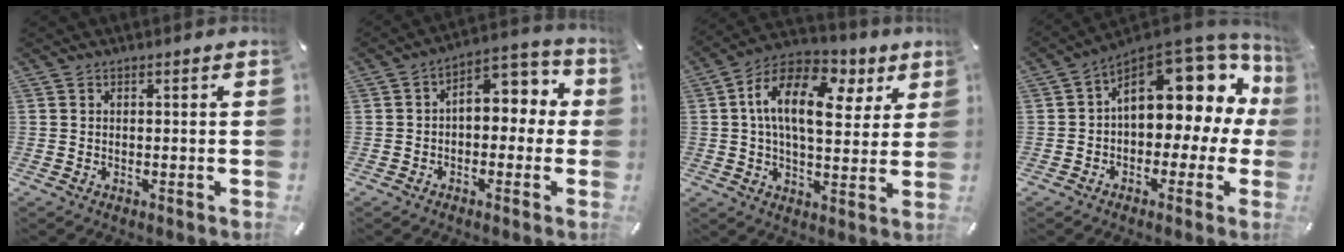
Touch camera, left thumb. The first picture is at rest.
{"total": 6.9, "force": [0.8, 5.0, 4.7], "torque": [-0.053, -0.010, 0.004]}
{"total": 16.6, "force": [5.9, 9.0, 12.7], "torque": [-0.227, -0.015, 0.098]}
{"total": 14.8, "force": [6.3, 9.1, 9.8], "torque": [-0.130, -0.052, 0.104]}